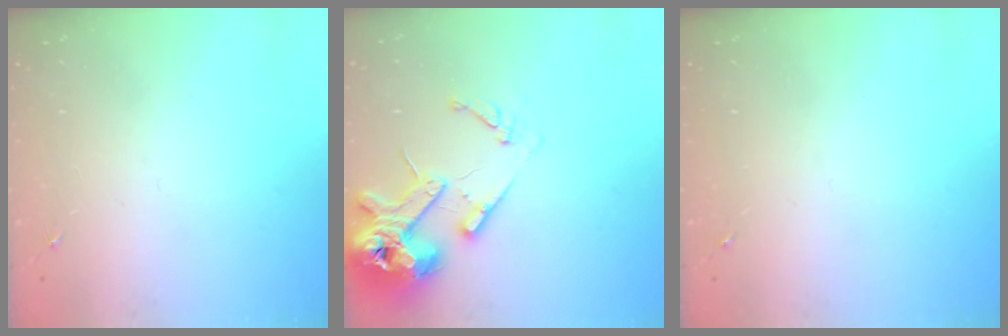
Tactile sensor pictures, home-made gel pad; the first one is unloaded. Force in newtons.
{"total": 16.3, "press": 16.2, "slide": 2.3}
{"total": 0.0}